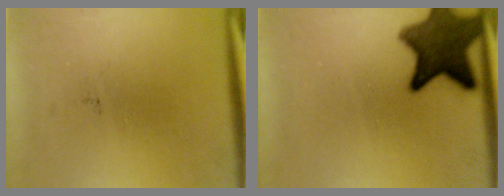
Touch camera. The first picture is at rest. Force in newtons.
{"total": 11.1}